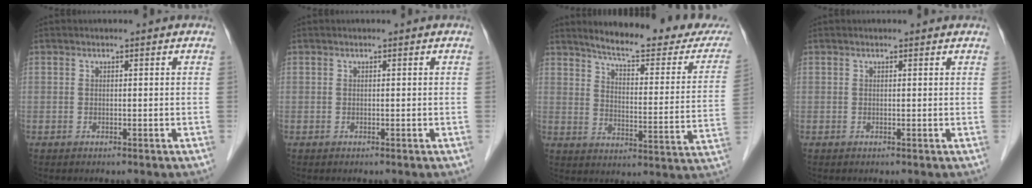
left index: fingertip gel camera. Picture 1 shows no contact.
{"total": 0.0}
{"total": 20.5, "force": [18.5, 2.8, 8.5], "torque": [-0.106, -0.058, 0.224]}
{"total": 0.8, "force": [0.8, 0.2, 0.1], "torque": [-0.008, 0.003, 0.008]}